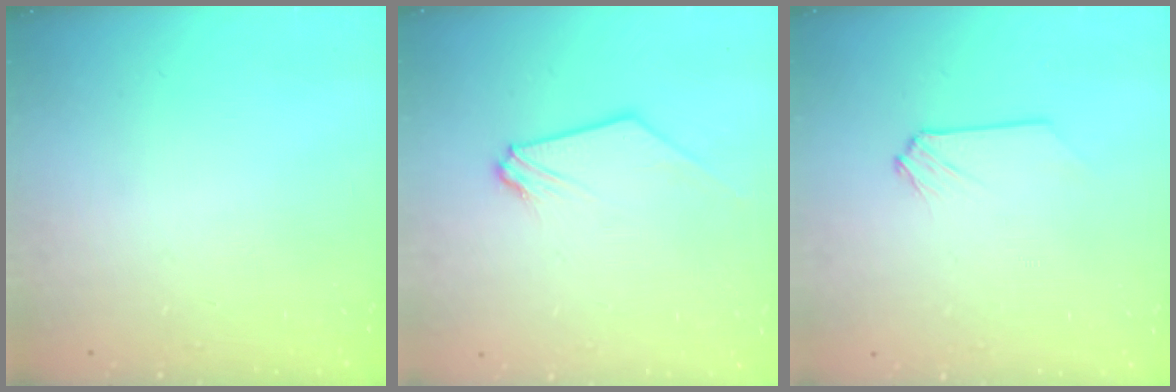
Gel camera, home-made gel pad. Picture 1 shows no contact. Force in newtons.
{"total": 0.9, "press": 0.8, "slide": 0.2}
{"total": 0.0}